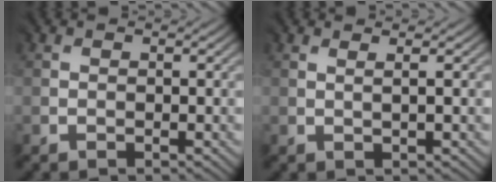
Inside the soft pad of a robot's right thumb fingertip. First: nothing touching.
{"total": 0.6, "force": [0.3, -0.3, 0.4], "torque": [0.000, 0.001, 0.003]}